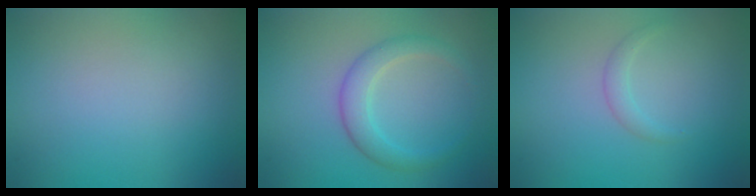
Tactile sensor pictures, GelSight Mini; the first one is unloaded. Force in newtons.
{"total": 2.7, "press": 2.7, "slide": 0.1}
{"total": 1.0, "press": 1.0, "slide": 0.1}